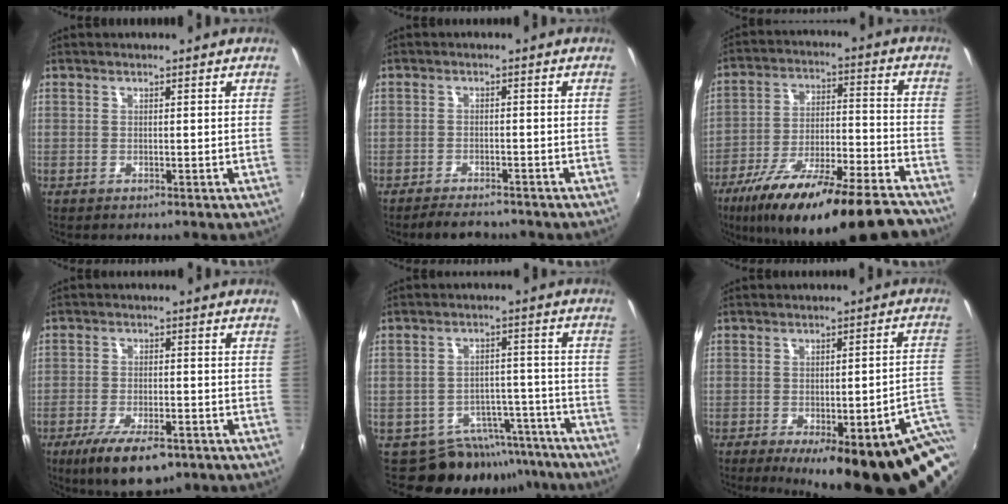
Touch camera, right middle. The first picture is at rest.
{"total": 5.3, "force": [-4.8, 1.1, 1.9], "torque": [-0.054, -0.008, -0.076]}
{"total": 24.4, "force": [-19.4, 4.9, 13.9], "torque": [-0.236, -0.039, -0.293]}
{"total": 11.4, "force": [-7.6, 3.7, 7.6], "torque": [-0.167, -0.033, -0.124]}
{"total": 12.3, "force": [-10.1, 6.5, 2.6], "torque": [-0.043, 0.030, -0.119]}
{"total": 23.3, "force": [-13.8, 5.8, 17.8], "torque": [-0.202, -0.020, -0.161]}